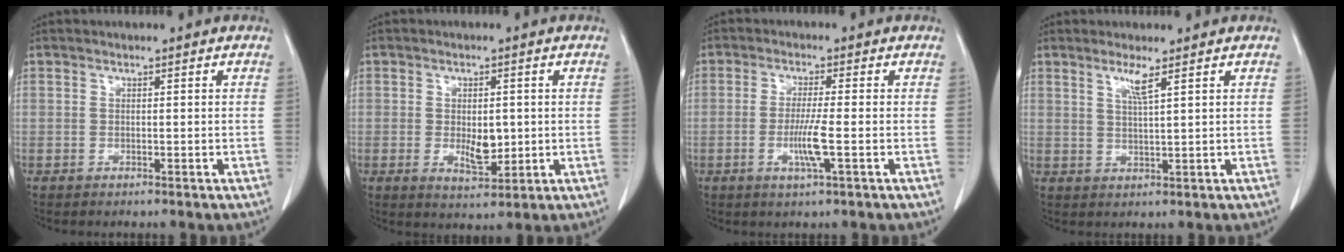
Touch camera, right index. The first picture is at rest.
{"total": 3.7, "force": [0.0, 2.0, 3.1], "torque": [-0.048, -0.008, 0.009]}
{"total": 5.1, "force": [-1.3, -0.3, 4.9], "torque": [-0.096, -0.011, -0.026]}
{"total": 2.7, "force": [1.6, -0.5, 2.1], "torque": [-0.045, -0.006, 0.033]}